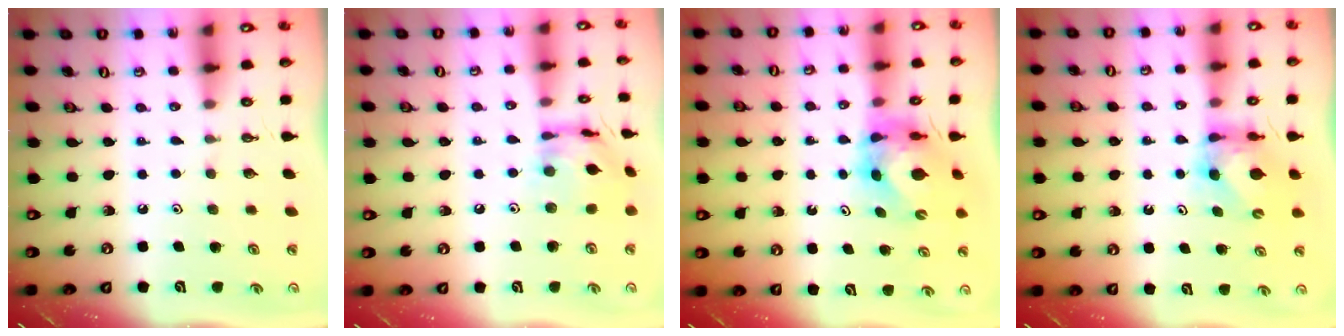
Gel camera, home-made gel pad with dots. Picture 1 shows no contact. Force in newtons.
{"total": 12.8, "press": 12.7, "slide": 1.0}
{"total": 6.8, "press": 6.7, "slide": 0.9}
{"total": 6.4, "press": 6.4, "slide": 0.6}